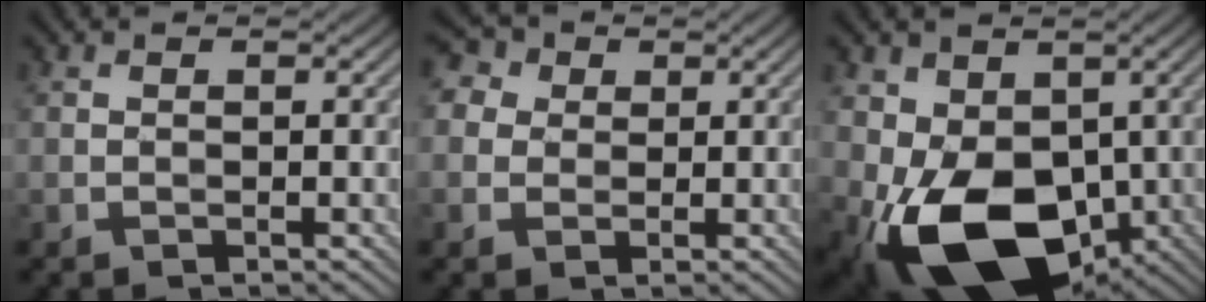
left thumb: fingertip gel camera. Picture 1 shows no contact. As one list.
[{"total": 4.5, "force": [1.8, 3.8, 1.7], "torque": [-0.078, 0.019, 0.025]}, {"total": 13.7, "force": [-3.1, 9.0, 9.9], "torque": [-0.203, -0.020, -0.059]}]